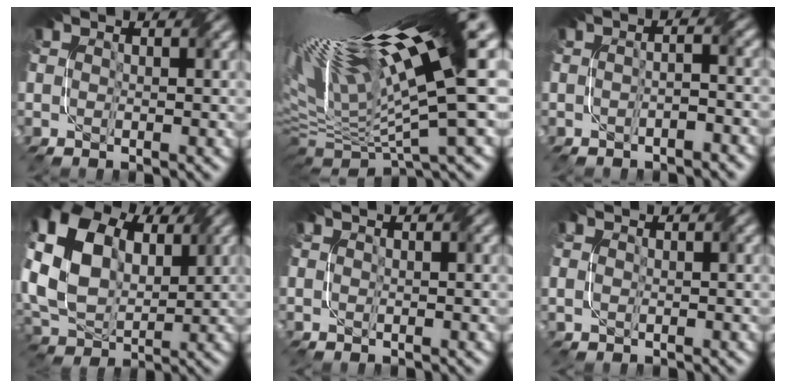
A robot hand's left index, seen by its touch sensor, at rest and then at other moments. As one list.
[{"total": 16.1, "force": [4.6, 3.7, 15.0], "torque": [-0.265, 0.006, 0.093]}, {"total": 1.9, "force": [-1.0, 0.4, 1.6], "torque": [-0.024, 0.005, -0.020]}, {"total": 12.8, "force": [3.9, 8.7, 8.5], "torque": [-0.204, 0.020, 0.073]}, {"total": 1.5, "force": [1.1, 0.4, 0.9], "torque": [-0.013, -0.003, 0.012]}, {"total": 1.2, "force": [0.6, 0.7, 0.8], "torque": [-0.020, 0.001, 0.016]}]